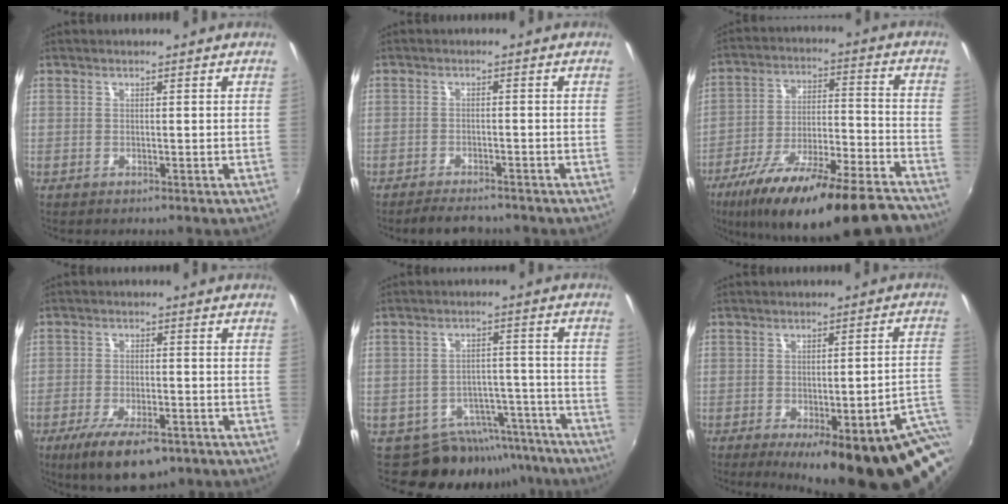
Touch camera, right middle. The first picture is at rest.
{"total": 5.3, "force": [-4.8, 1.1, 1.9], "torque": [-0.054, -0.008, -0.076]}
{"total": 24.4, "force": [-19.4, 4.9, 13.9], "torque": [-0.236, -0.039, -0.293]}
{"total": 11.4, "force": [-7.6, 3.7, 7.6], "torque": [-0.167, -0.033, -0.124]}
{"total": 12.3, "force": [-10.1, 6.5, 2.6], "torque": [-0.043, 0.030, -0.119]}
{"total": 23.3, "force": [-13.8, 5.8, 17.8], "torque": [-0.202, -0.020, -0.161]}